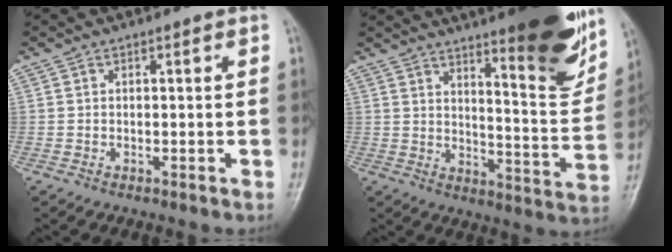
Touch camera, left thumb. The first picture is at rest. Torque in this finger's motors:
{"motor_torque": [3.09, 1.63, 1.67, -1.10, 0.10]}